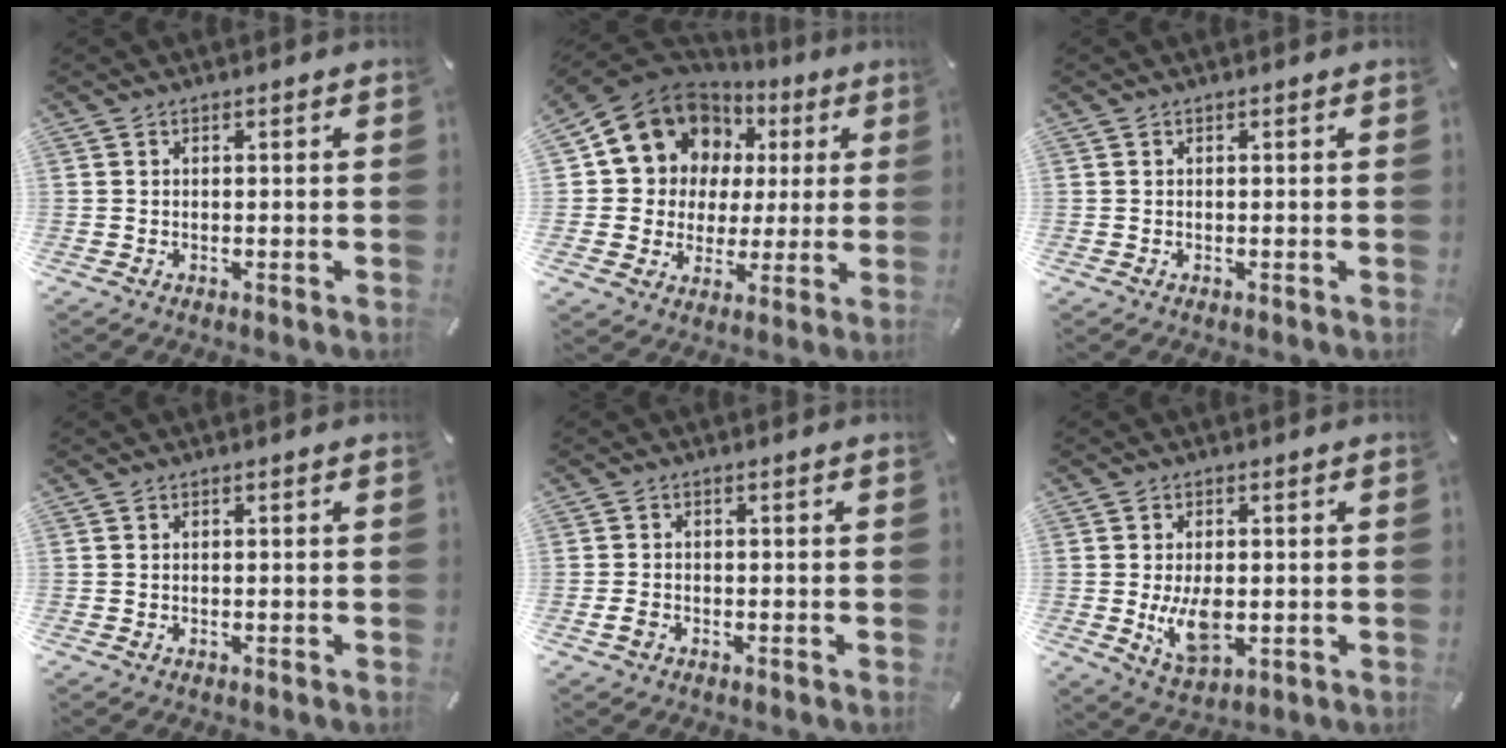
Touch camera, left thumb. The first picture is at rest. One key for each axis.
{"total": 12.7, "fx": 5.0, "fy": 11.4, "fz": 2.6, "tx": -0.053, "ty": -0.041, "tz": 0.099}
{"total": 0.0}
{"total": 0.0}
{"total": 1.9, "fx": -0.8, "fy": 1.2, "fz": 1.2, "tx": -0.021, "ty": 0.002, "tz": -0.014}
{"total": 8.4, "fx": -0.5, "fy": 4.8, "fz": 6.9, "tx": -0.144, "ty": -0.013, "tz": -0.012}